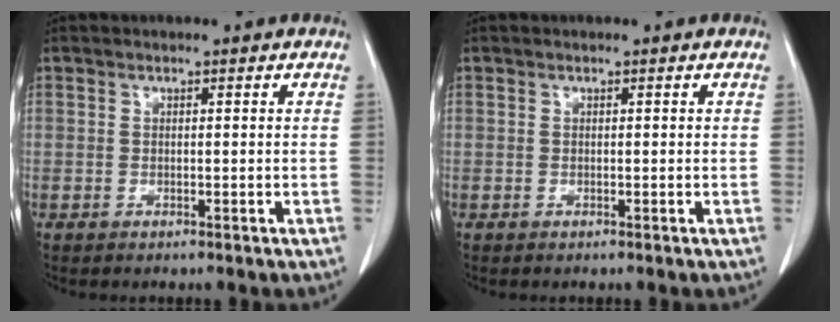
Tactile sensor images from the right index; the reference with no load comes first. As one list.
[{"total": 0.0}]